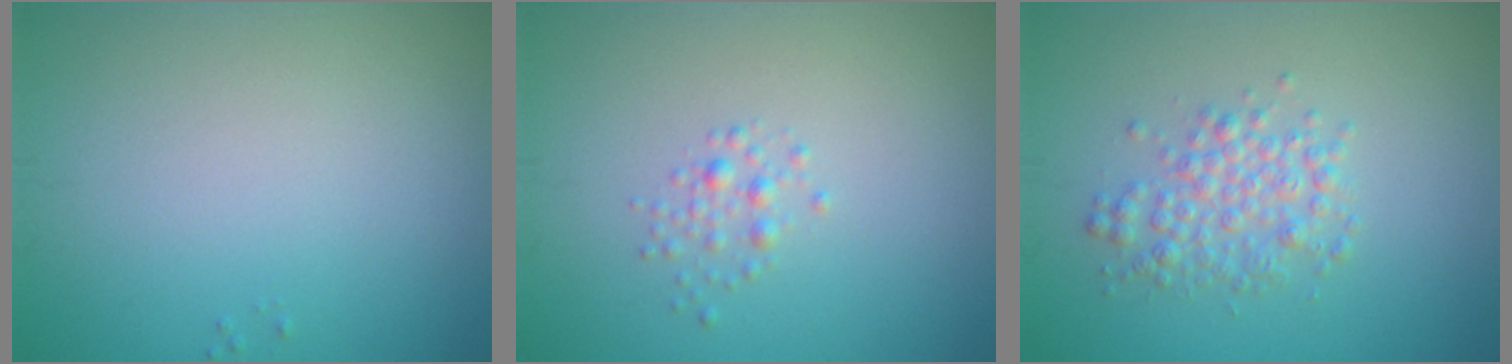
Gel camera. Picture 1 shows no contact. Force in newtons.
{"total": 1.2, "press": 1.2, "slide": 0.0}
{"total": 2.8, "press": 2.8, "slide": 0.0}